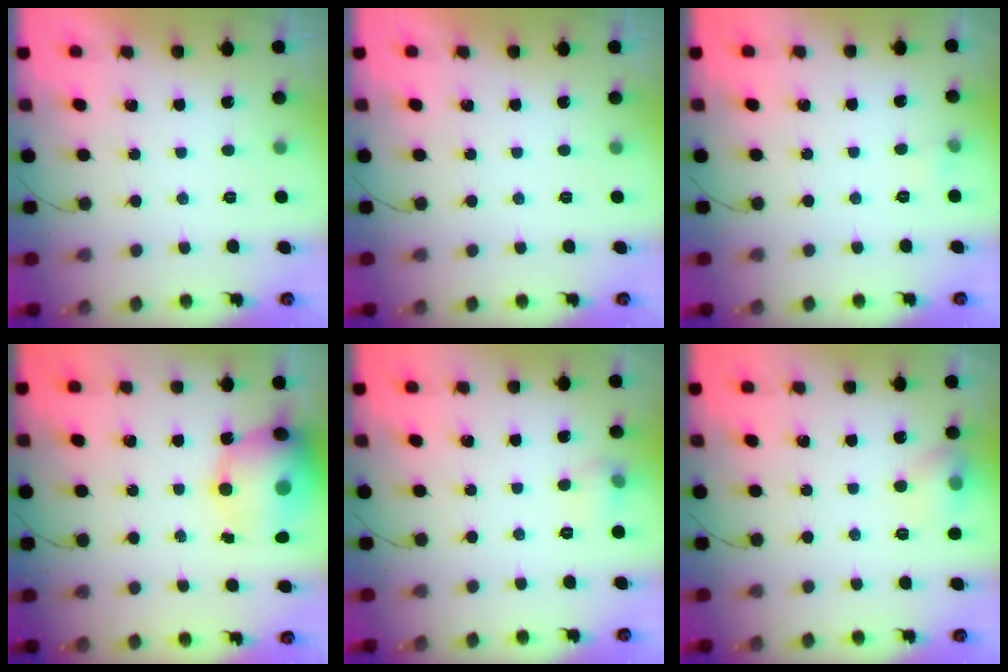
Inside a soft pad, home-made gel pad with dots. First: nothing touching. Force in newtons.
{"total": 0.0}
{"total": 3.4, "press": 3.1, "slide": 1.3}
{"total": 14.9, "press": 14.5, "slide": 3.3}
{"total": 6.5, "press": 5.9, "slide": 2.7}
{"total": 8.5, "press": 8.3, "slide": 1.5}